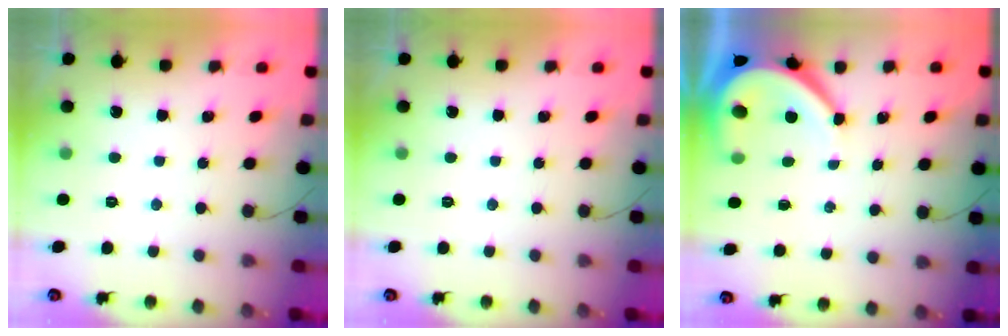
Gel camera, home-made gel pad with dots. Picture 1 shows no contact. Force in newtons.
{"total": 0.0}
{"total": 8.3, "press": 8.2, "slide": 1.1}